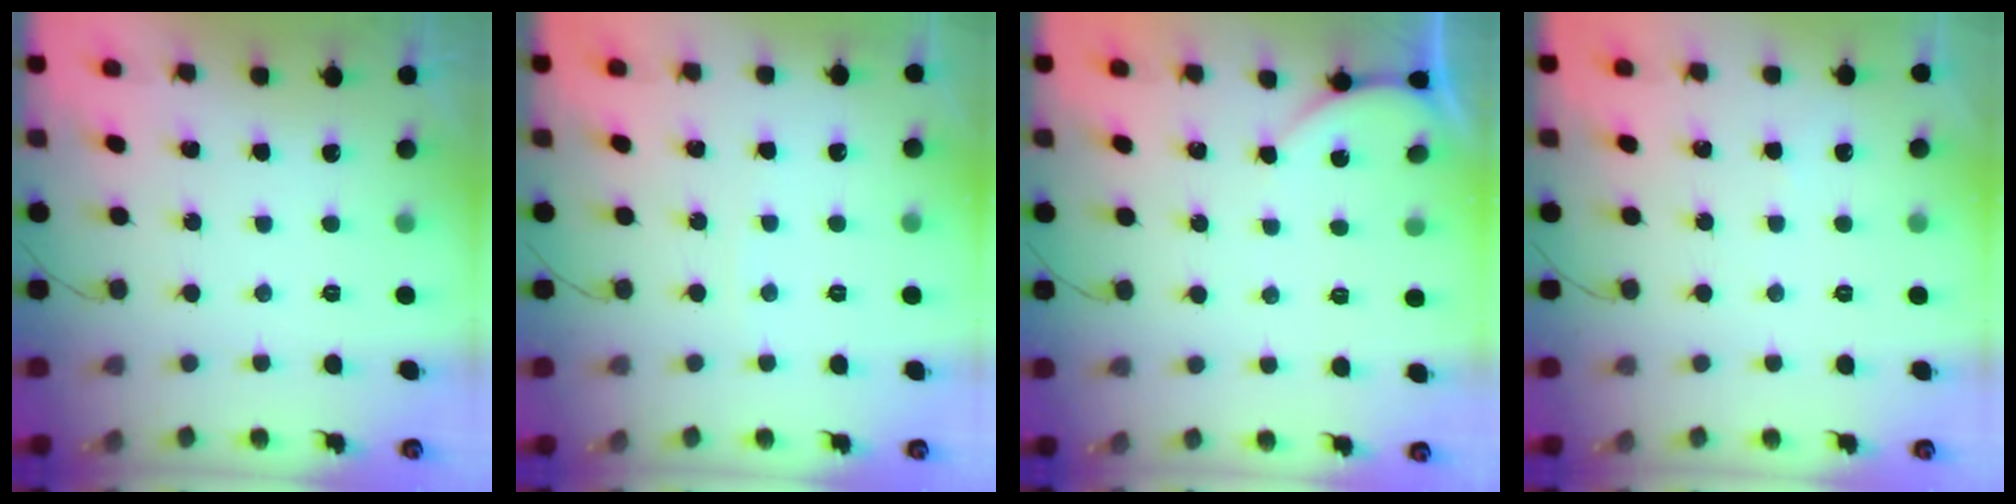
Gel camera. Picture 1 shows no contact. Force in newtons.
{"total": 1.7, "press": 1.7, "slide": 0.2}
{"total": 1.3, "press": 1.3, "slide": 0.3}
{"total": 2.1, "press": 2.1, "slide": 0.3}